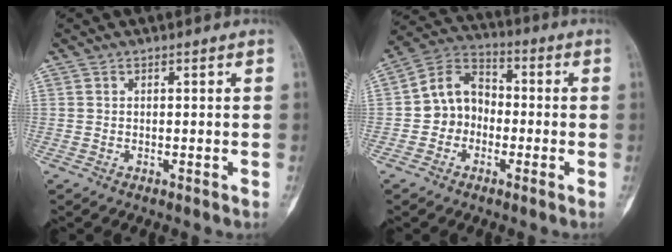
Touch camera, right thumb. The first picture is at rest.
{"total": 9.4, "force": [-1.6, 7.9, 5.0], "torque": [-0.065, 0.040, -0.044]}